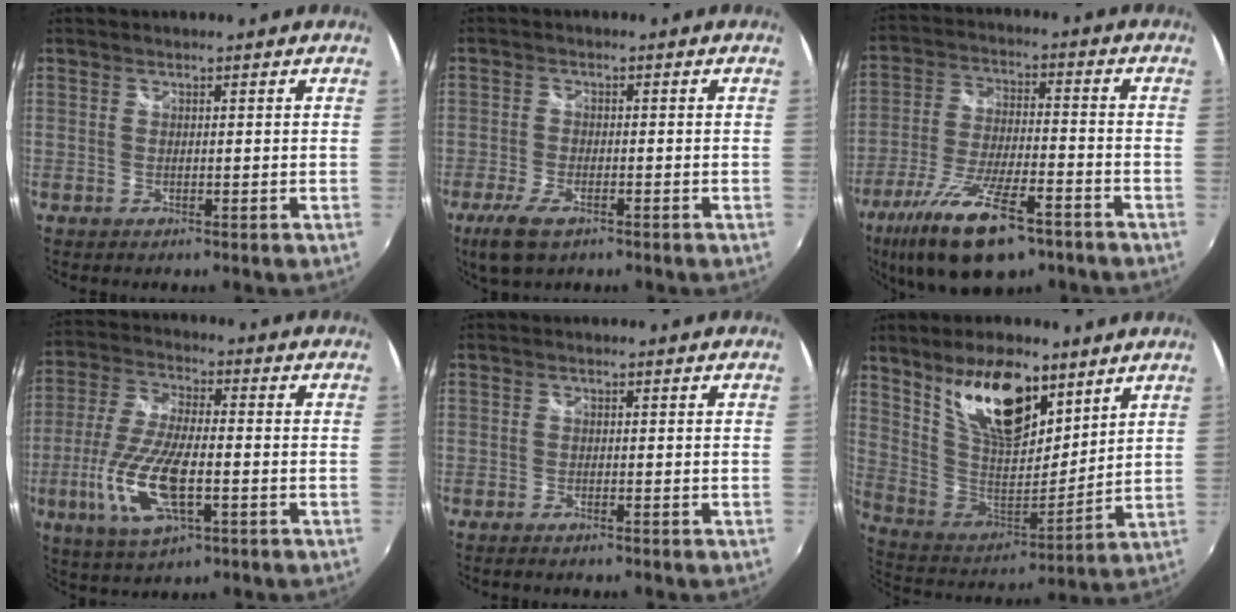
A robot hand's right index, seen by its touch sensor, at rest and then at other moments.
{"total": 6.8, "force": [-4.2, 2.8, 4.6], "torque": [-0.117, -0.019, -0.079]}
{"total": 18.2, "force": [-11.6, 6.3, 12.5], "torque": [-0.254, -0.040, -0.199]}
{"total": 14.8, "force": [-4.4, 5.2, 13.1], "torque": [-0.283, -0.013, -0.085]}
{"total": 1.3, "force": [-1.1, 0.4, 0.6], "torque": [-0.016, -0.003, -0.023]}
{"total": 19.2, "force": [11.1, 8.9, 12.9], "torque": [-0.240, 0.005, 0.213]}